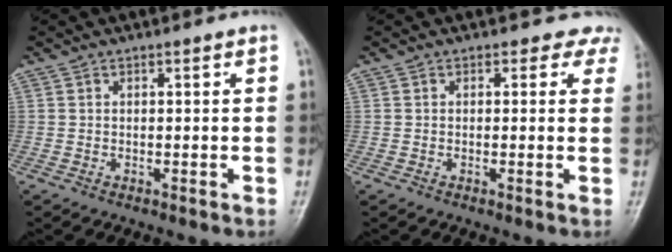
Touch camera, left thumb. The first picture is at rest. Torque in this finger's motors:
{"motor_torque": [0.09, -0.02, -0.40, -0.12, 0.00]}